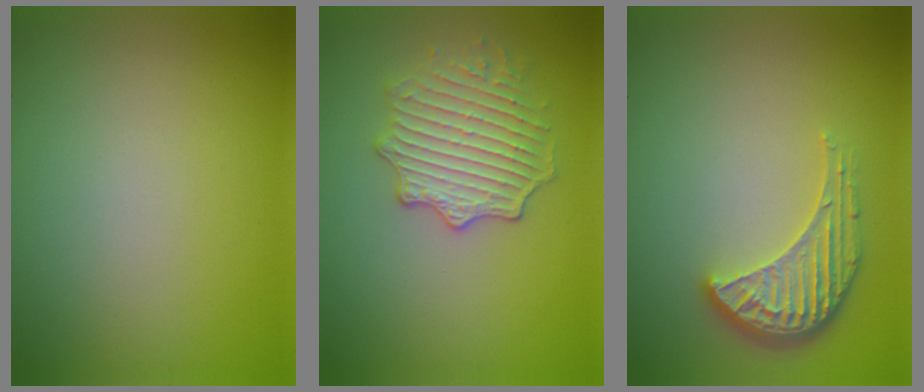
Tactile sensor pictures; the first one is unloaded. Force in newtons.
{"total": 3.8, "press": 3.6, "slide": 1.2}
{"total": 3.9, "press": 3.2, "slide": 2.3}